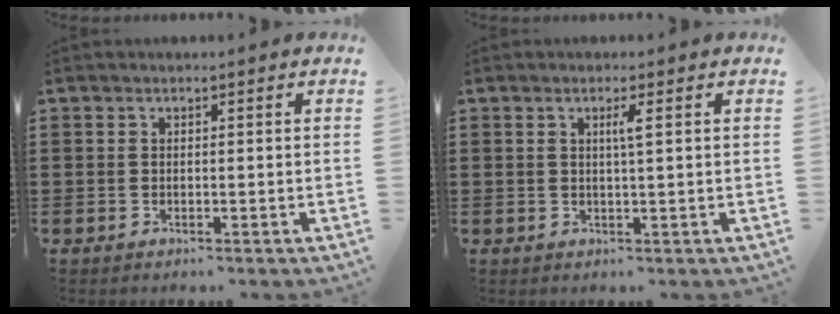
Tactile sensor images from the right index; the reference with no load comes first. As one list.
[{"total": 1.8, "force": [0.5, -0.2, 1.7], "torque": [-0.033, -0.003, 0.006]}]